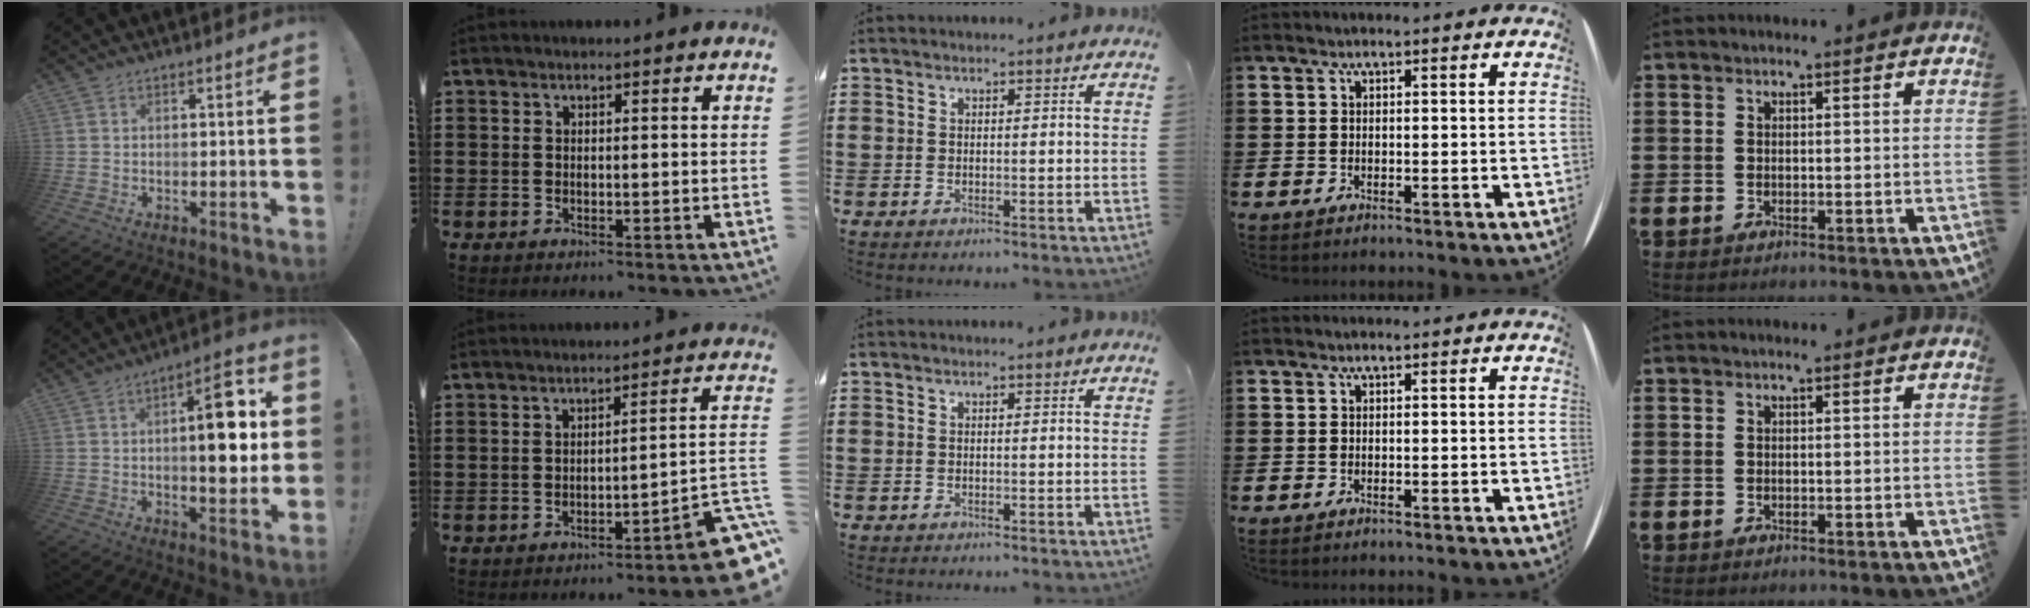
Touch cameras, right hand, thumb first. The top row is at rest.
{"thumb": {"total": 14.1, "force": [1.3, 5.2, 13.1], "torque": [-0.177, 0.002, 0.013]}, "index": {"total": 4.2, "force": [-3.0, 0.1, 3.0], "torque": [-0.046, -0.024, -0.061]}}